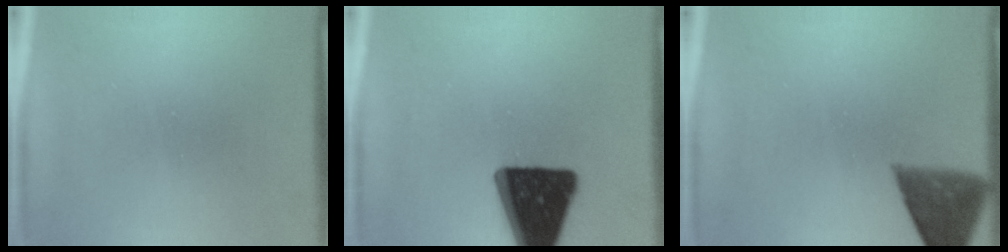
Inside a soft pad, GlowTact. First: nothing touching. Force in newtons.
{"total": 19.5}
{"total": 5.4}